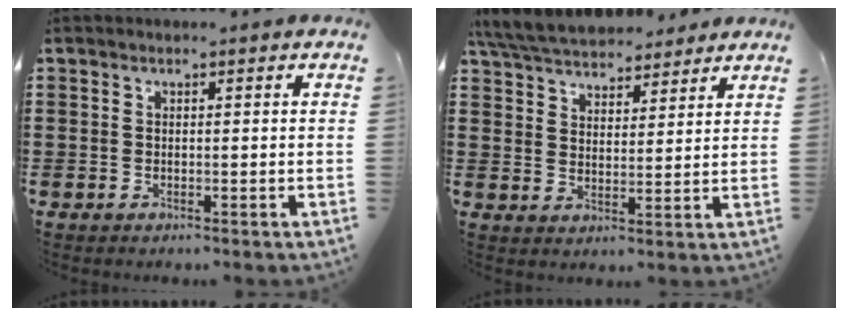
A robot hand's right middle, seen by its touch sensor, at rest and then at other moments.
{"total": 6.7, "force": [6.5, 1.4, 1.2], "torque": [-0.051, -0.021, 0.120]}